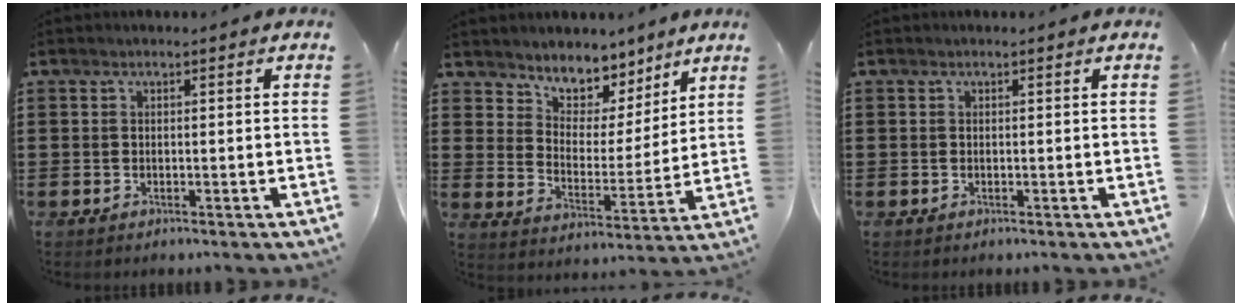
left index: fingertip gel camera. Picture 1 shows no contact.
{"total": 6.0, "force": [5.0, 3.3, 0.1], "torque": [-0.041, -0.034, 0.090]}
{"total": 0.0}